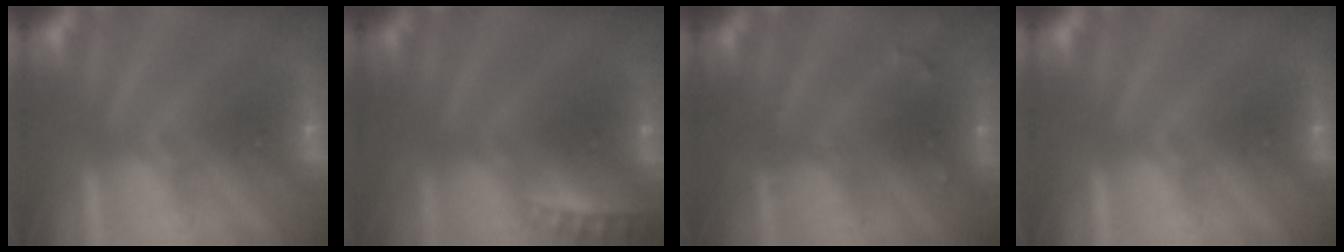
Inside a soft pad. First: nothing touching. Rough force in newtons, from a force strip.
{"total": 2.1}
{"total": 2.8}
{"total": 0.0}